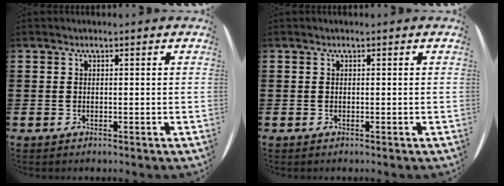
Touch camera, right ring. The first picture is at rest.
{"total": 0.0}